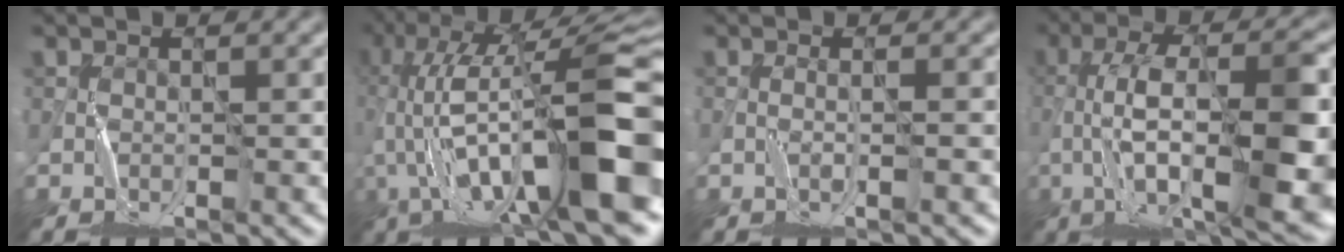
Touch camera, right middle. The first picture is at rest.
{"total": 15.1, "force": [-1.9, 4.1, 14.4], "torque": [-0.268, 0.043, -0.032]}
{"total": 0.7, "force": [-0.2, -0.5, 0.4], "torque": [-0.002, 0.003, -0.008]}
{"total": 12.9, "force": [-2.7, 3.8, 12.1], "torque": [-0.205, 0.010, -0.043]}